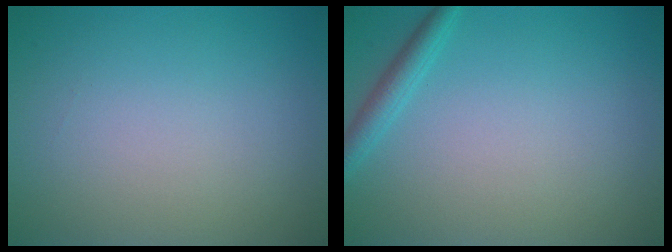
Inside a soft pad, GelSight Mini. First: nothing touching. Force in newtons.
{"total": 1.8, "press": 1.8, "slide": 0.1}